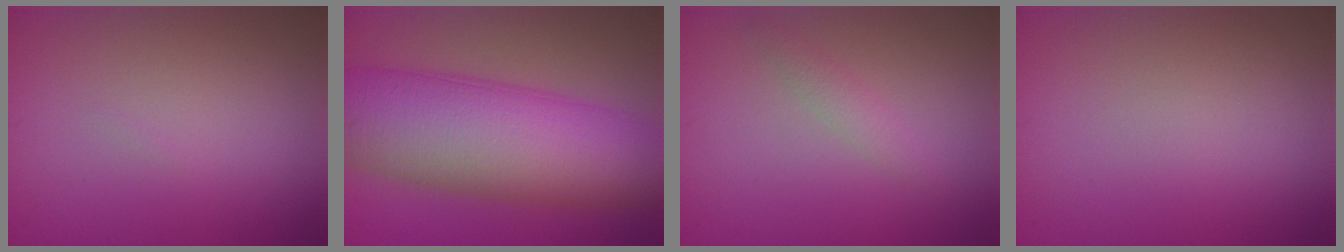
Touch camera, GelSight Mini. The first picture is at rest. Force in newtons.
{"total": 12.9, "press": 12.9, "slide": 0.5}
{"total": 1.3, "press": 1.3, "slide": 0.1}
{"total": 0.0}